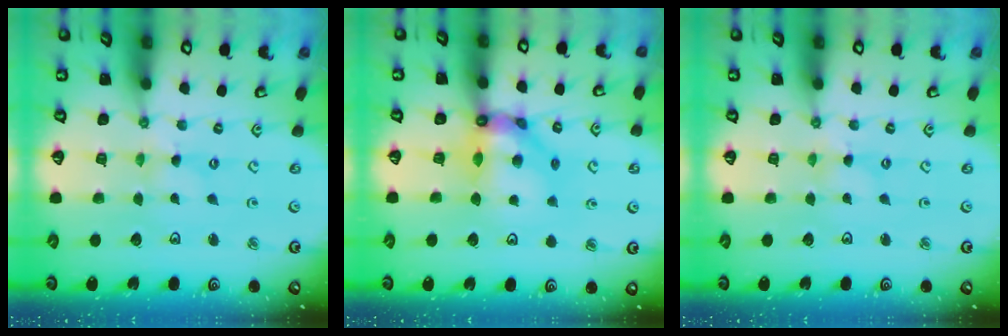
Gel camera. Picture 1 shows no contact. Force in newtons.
{"total": 10.5, "press": 10.4, "slide": 1.2}
{"total": 0.0}